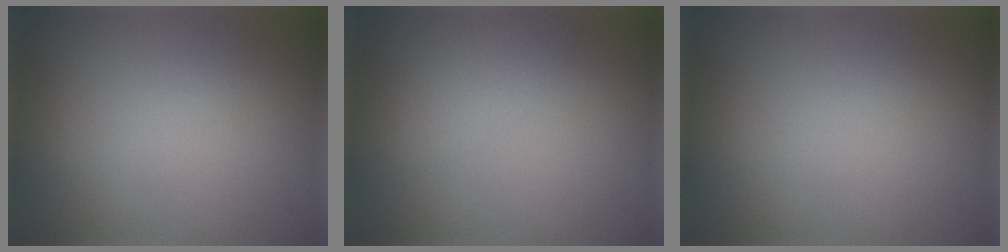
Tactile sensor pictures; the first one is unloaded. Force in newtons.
{"total": 2.7, "press": 2.7, "slide": 0.1}
{"total": 0.0}